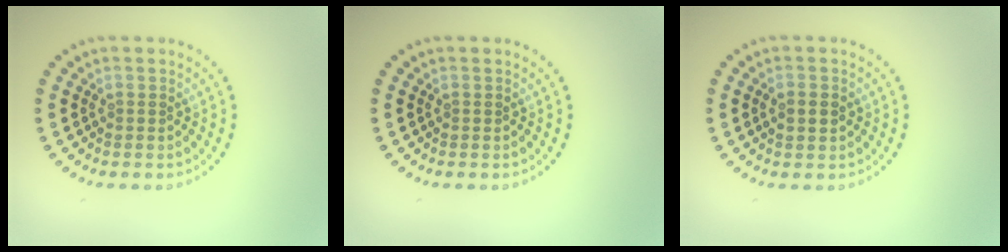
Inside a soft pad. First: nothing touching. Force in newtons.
{"total": 0.0}
{"total": 2.2, "press": 2.2, "slide": 0.1}